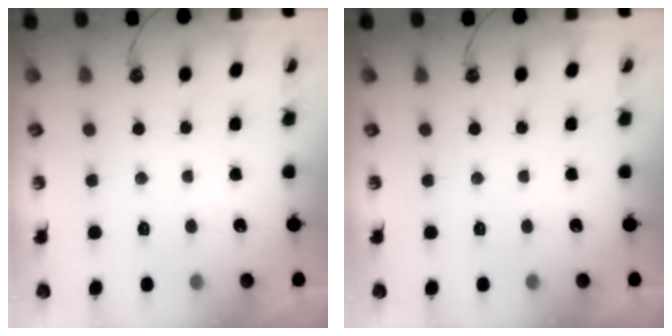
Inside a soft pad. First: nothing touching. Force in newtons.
{"total": 0.0}